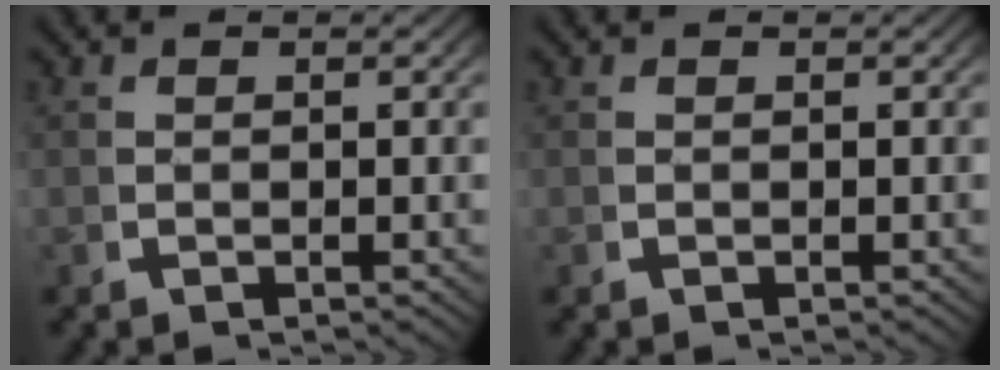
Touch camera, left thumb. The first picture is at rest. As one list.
[{"total": 0.0}]